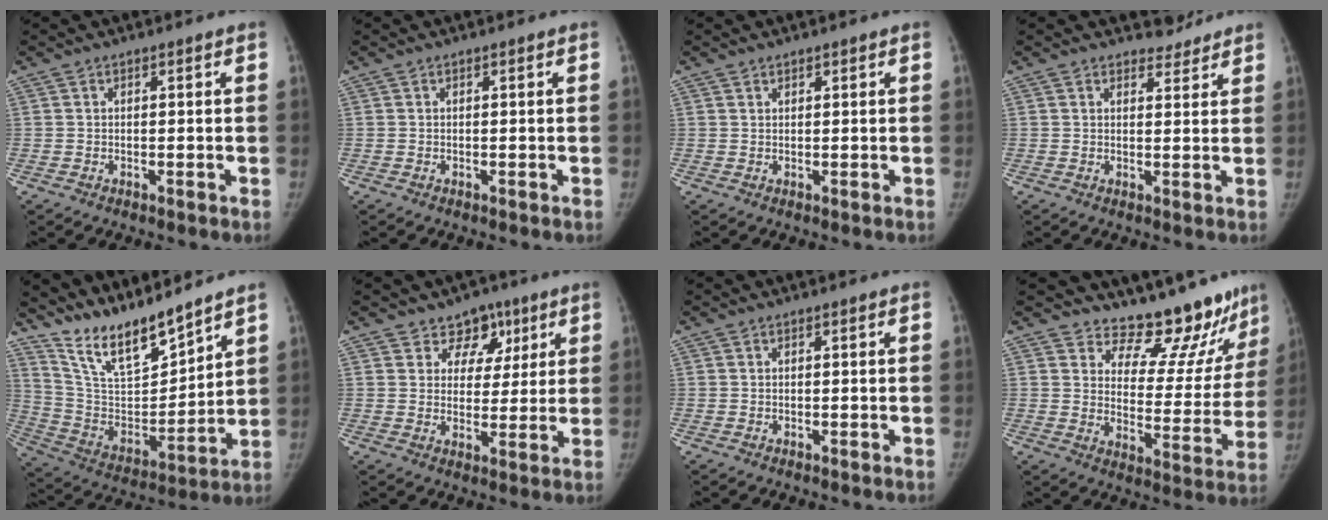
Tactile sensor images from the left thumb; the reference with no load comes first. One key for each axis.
{"total": 0.0}
{"total": 0.9, "fx": 0.7, "fy": 0.5, "fz": 0.1, "tx": 0.007, "ty": -0.005, "tz": 0.010}
{"total": 3.1, "fx": 2.8, "fy": 1.2, "fz": -0.2, "tx": 0.020, "ty": -0.023, "tz": 0.035}
{"total": 15.5, "fx": 13.6, "fy": 3.2, "fz": 6.8, "tx": -0.095, "ty": -0.084, "tz": 0.267}
{"total": 7.6, "fx": 4.6, "fy": 5.8, "fz": 1.8, "tx": 0.017, "ty": -0.018, "tz": 0.068}
{"total": 0.0}
{"total": 16.5, "fx": 15.2, "fy": 5.4, "fz": 3.6, "tx": 0.013, "ty": -0.141, "tz": 0.192}